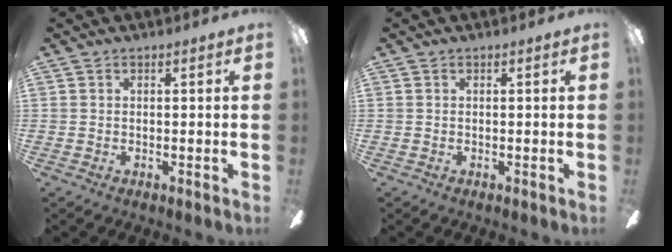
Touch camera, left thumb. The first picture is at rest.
{"total": 0.0}